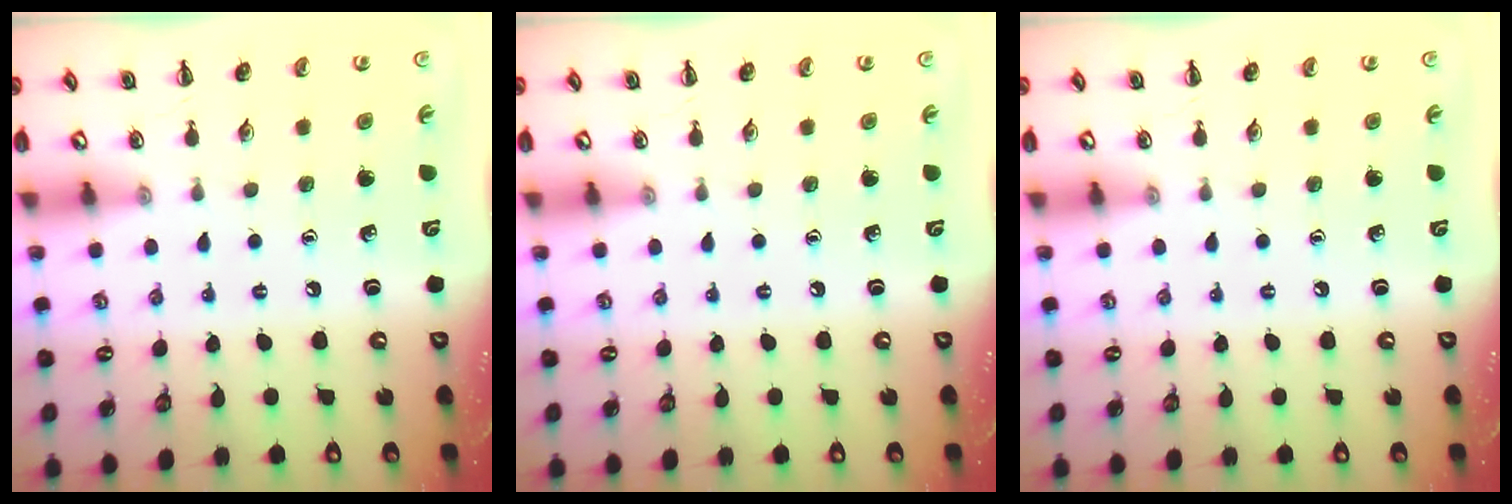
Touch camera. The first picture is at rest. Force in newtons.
{"total": 0.0}
{"total": 0.0}